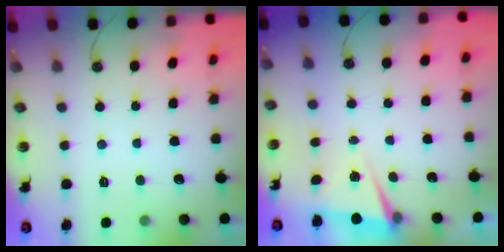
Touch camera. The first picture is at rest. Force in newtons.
{"total": 2.0, "press": 1.7, "slide": 1.0}